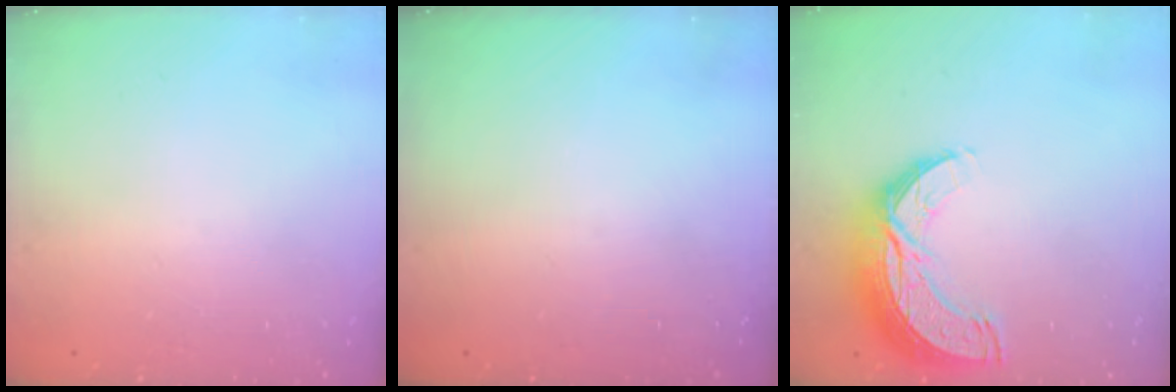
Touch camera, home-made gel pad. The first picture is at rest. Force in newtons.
{"total": 0.0}
{"total": 12.4, "press": 12.4, "slide": 0.9}